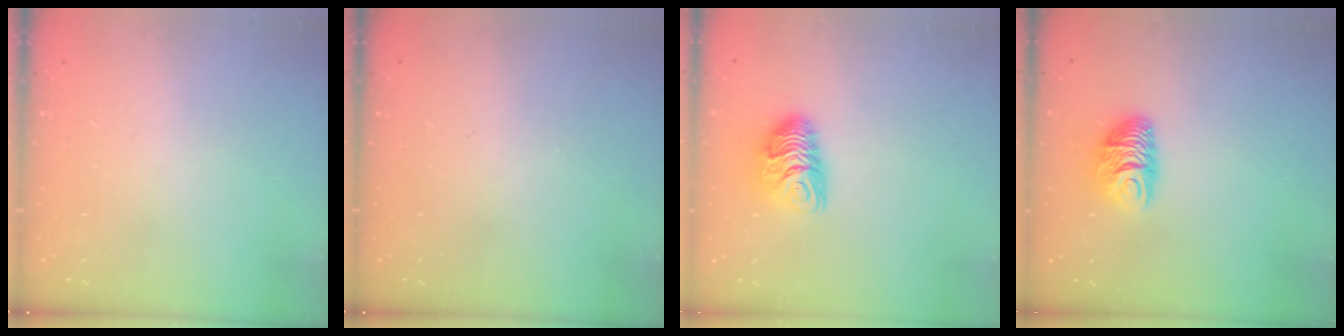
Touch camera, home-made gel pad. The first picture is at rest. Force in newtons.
{"total": 0.0}
{"total": 9.3, "press": 9.3, "slide": 0.7}
{"total": 9.5, "press": 9.4, "slide": 0.8}